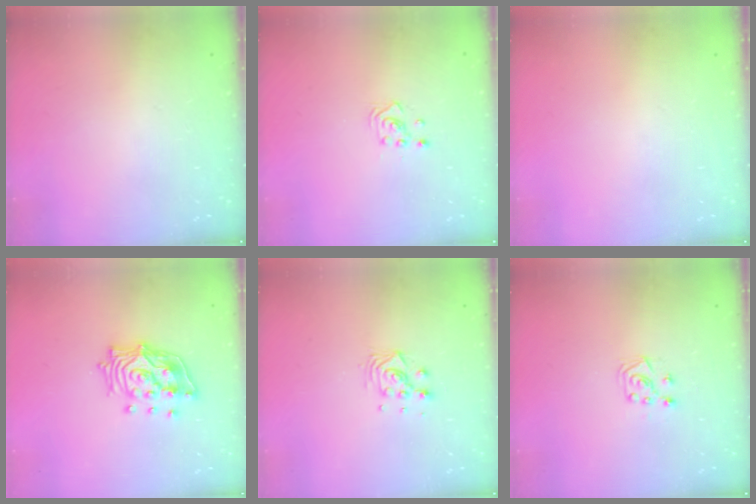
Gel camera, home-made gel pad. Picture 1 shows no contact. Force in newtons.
{"total": 2.8, "press": 2.8, "slide": 0.3}
{"total": 0.0}
{"total": 15.1, "press": 15.0, "slide": 2.0}
{"total": 7.3, "press": 7.3, "slide": 0.5}
{"total": 7.3, "press": 7.2, "slide": 0.5}